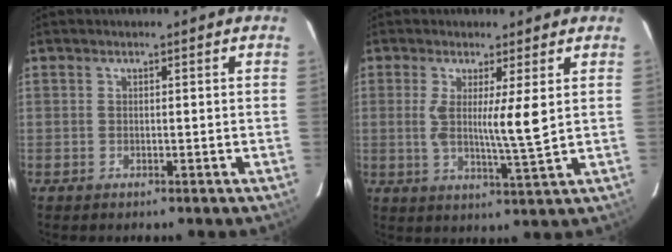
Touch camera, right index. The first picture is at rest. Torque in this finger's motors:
{"motor_torque": [0.27, 0.27, 0.12, 0.11]}